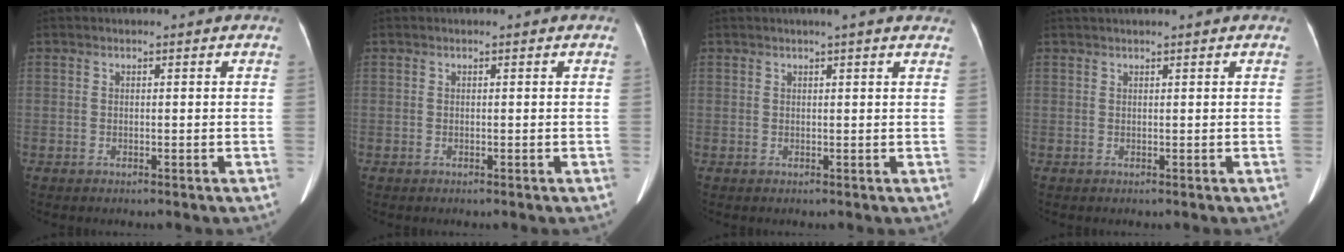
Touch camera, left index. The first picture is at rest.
{"total": 0.0}
{"total": 5.6, "force": [4.7, 0.5, 3.0], "torque": [-0.039, 0.017, 0.046]}
{"total": 2.8, "force": [2.4, -0.1, 1.4], "torque": [-0.013, 0.038, 0.039]}